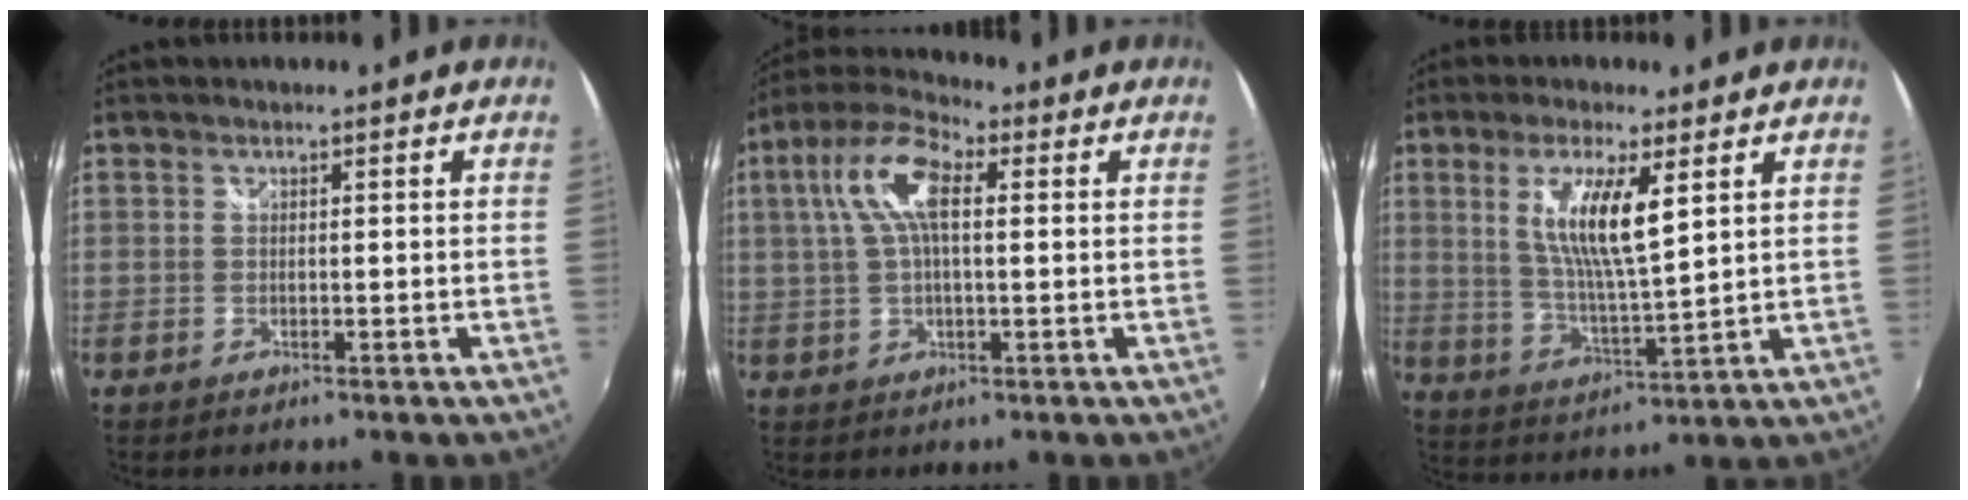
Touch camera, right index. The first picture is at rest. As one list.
[{"total": 10.5, "force": [2.4, 4.3, 9.3], "torque": [-0.189, 0.027, 0.040]}, {"total": 10.3, "force": [3.8, 1.7, 9.4], "torque": [-0.179, -0.008, 0.074]}]